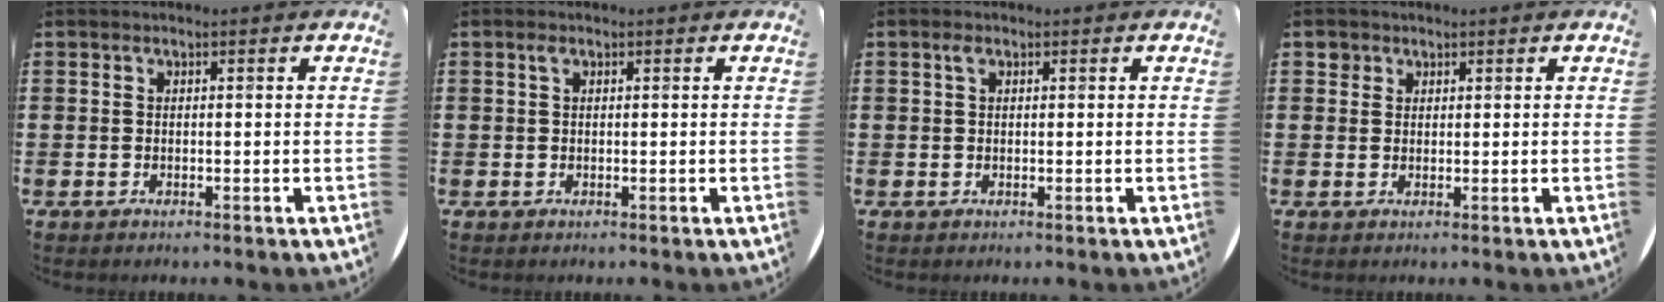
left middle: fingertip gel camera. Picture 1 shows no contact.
{"total": 0.8, "force": [0.4, 0.5, 0.6], "torque": [-0.005, 0.000, 0.005]}
{"total": 1.2, "force": [0.5, 0.7, 0.8], "torque": [-0.010, 0.002, 0.007]}
{"total": 1.5, "force": [1.1, 1.0, -0.1], "torque": [0.015, -0.004, 0.020]}